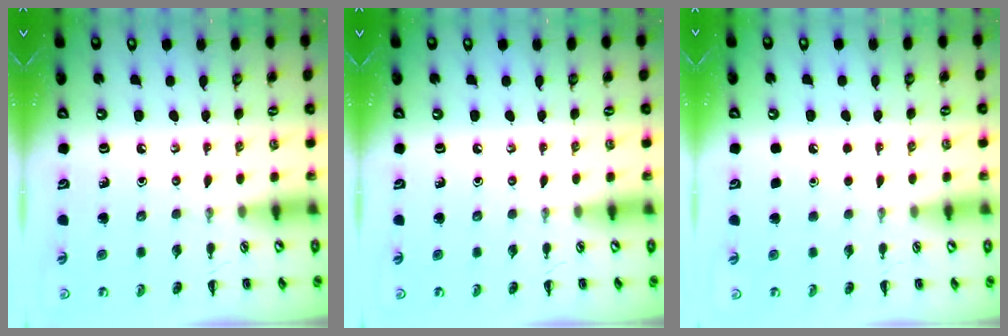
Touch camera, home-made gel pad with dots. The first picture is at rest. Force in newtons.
{"total": 0.0}
{"total": 1.6, "press": 1.6, "slide": 0.1}